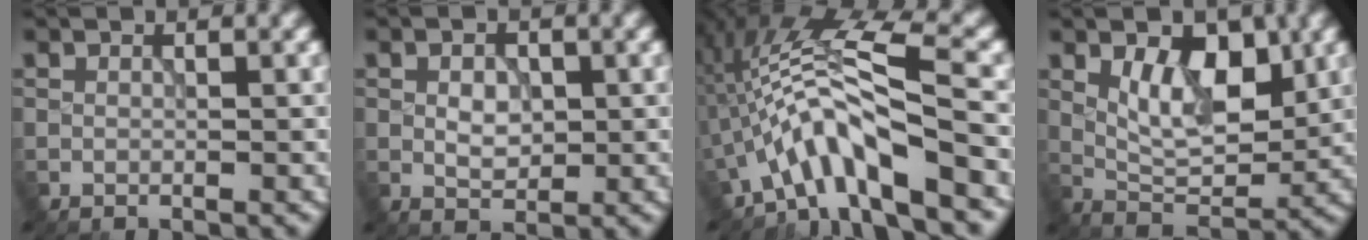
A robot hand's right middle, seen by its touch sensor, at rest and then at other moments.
{"total": 2.4, "force": [0.1, 1.6, 1.8], "torque": [-0.029, 0.001, 0.000]}
{"total": 7.6, "force": [-3.1, 1.7, 6.8], "torque": [-0.119, 0.021, -0.062]}
{"total": 5.7, "force": [1.8, 3.1, 4.5], "torque": [-0.076, -0.006, 0.033]}